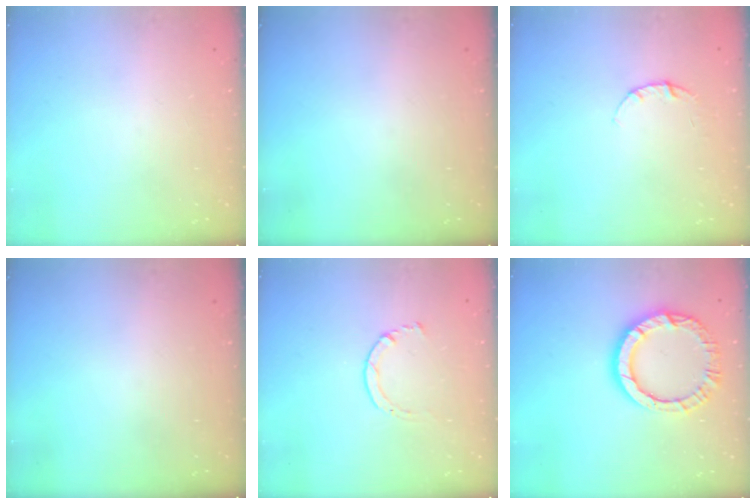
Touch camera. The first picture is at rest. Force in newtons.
{"total": 0.0}
{"total": 3.8, "press": 3.8, "slide": 0.4}
{"total": 0.0}
{"total": 2.0, "press": 1.9, "slide": 0.3}
{"total": 11.7, "press": 11.7, "slide": 1.2}